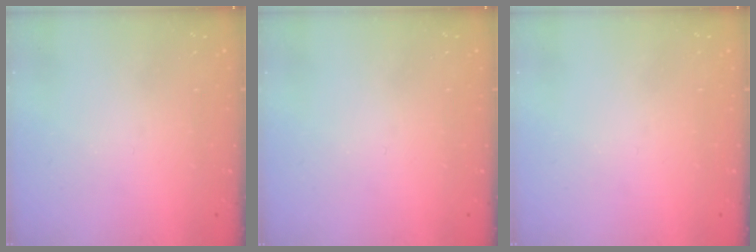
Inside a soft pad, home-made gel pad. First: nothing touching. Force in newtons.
{"total": 0.0}
{"total": 0.0}